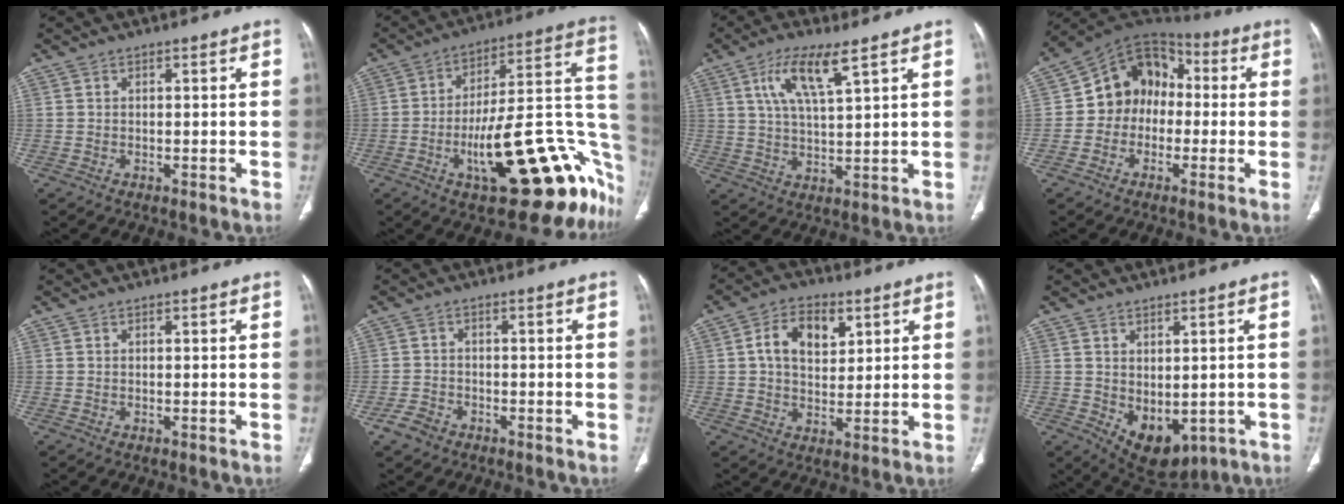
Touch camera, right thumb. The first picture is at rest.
{"total": 30.6, "force": [-9.8, 10.6, 27.0], "torque": [-0.278, 0.060, -0.129]}
{"total": 8.6, "force": [4.4, 1.9, 7.1], "torque": [-0.143, -0.017, 0.090]}
{"total": 12.9, "force": [-0.7, 10.6, 7.3], "torque": [-0.076, 0.042, -0.030]}
{"total": 0.0}
{"total": 3.6, "force": [-2.3, 2.4, 1.3], "torque": [-0.024, 0.012, -0.040]}
{"total": 9.6, "force": [3.1, 6.2, 6.6], "torque": [-0.086, -0.003, 0.050]}
{"total": 7.6, "force": [-1.3, 4.8, 5.8], "torque": [-0.066, -0.003, 0.007]}